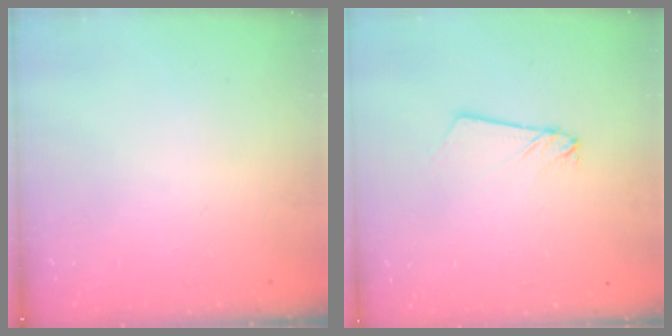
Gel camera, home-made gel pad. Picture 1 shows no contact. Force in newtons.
{"total": 2.2, "press": 2.2, "slide": 0.1}